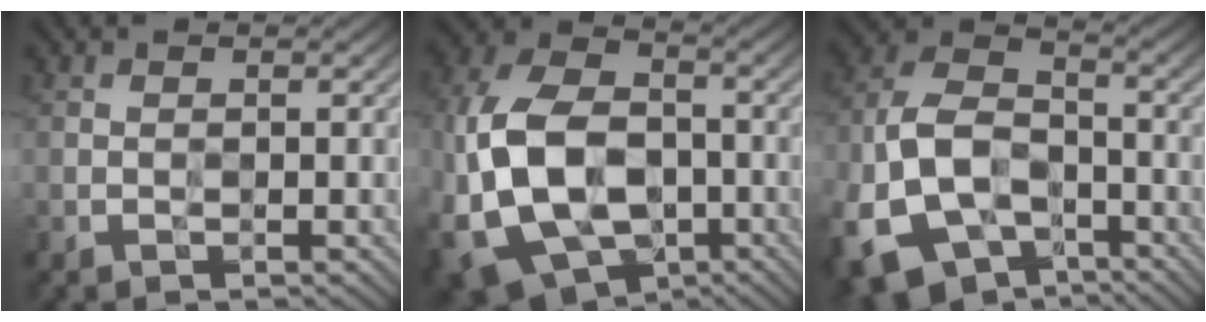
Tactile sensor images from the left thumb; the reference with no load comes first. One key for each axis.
{"total": 18.0, "fx": -4.6, "fy": 12.2, "fz": 12.4, "tx": -0.279, "ty": -0.020, "tz": -0.090}
{"total": 15.3, "fx": -6.6, "fy": 10.1, "fz": 9.4, "tx": -0.230, "ty": -0.032, "tz": -0.132}